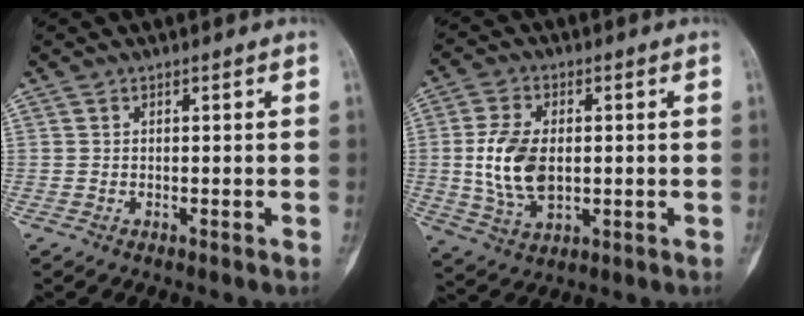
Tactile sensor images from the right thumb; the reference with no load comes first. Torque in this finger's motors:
{"motor_torque": [1.36, 1.39, 0.62, -0.50, 0.14]}